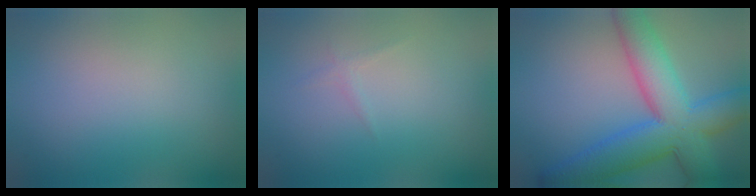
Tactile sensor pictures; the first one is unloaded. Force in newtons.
{"total": 0.6, "press": 0.6, "slide": 0.0}
{"total": 10.0, "press": 10.0, "slide": 0.3}